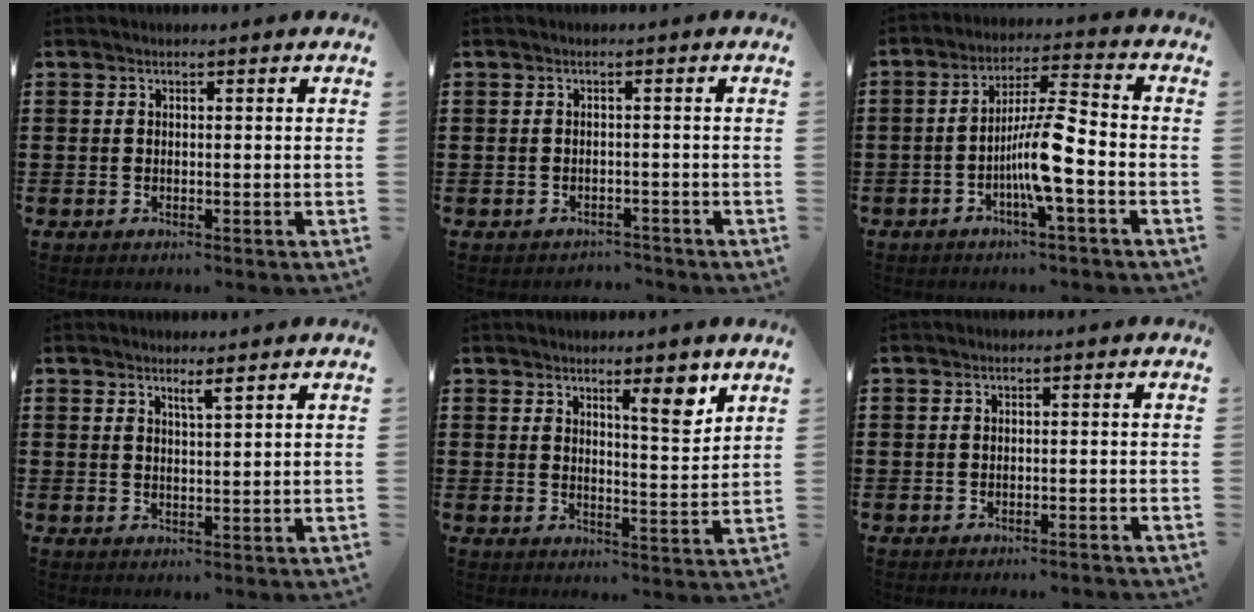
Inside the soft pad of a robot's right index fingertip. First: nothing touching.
{"total": 1.4, "force": [-1.3, 0.4, -0.1], "torque": [-0.003, 0.003, -0.031]}
{"total": 8.4, "force": [-2.8, 0.9, 7.9], "torque": [-0.160, -0.007, -0.059]}
{"total": 1.7, "force": [1.3, -0.1, 1.1], "torque": [-0.021, 0.000, 0.023]}
{"total": 5.9, "force": [4.1, 1.1, 4.1], "torque": [-0.057, -0.016, 0.063]}
{"total": 1.0, "force": [-1.0, 0.0, 0.0], "torque": [-0.004, 0.001, -0.022]}